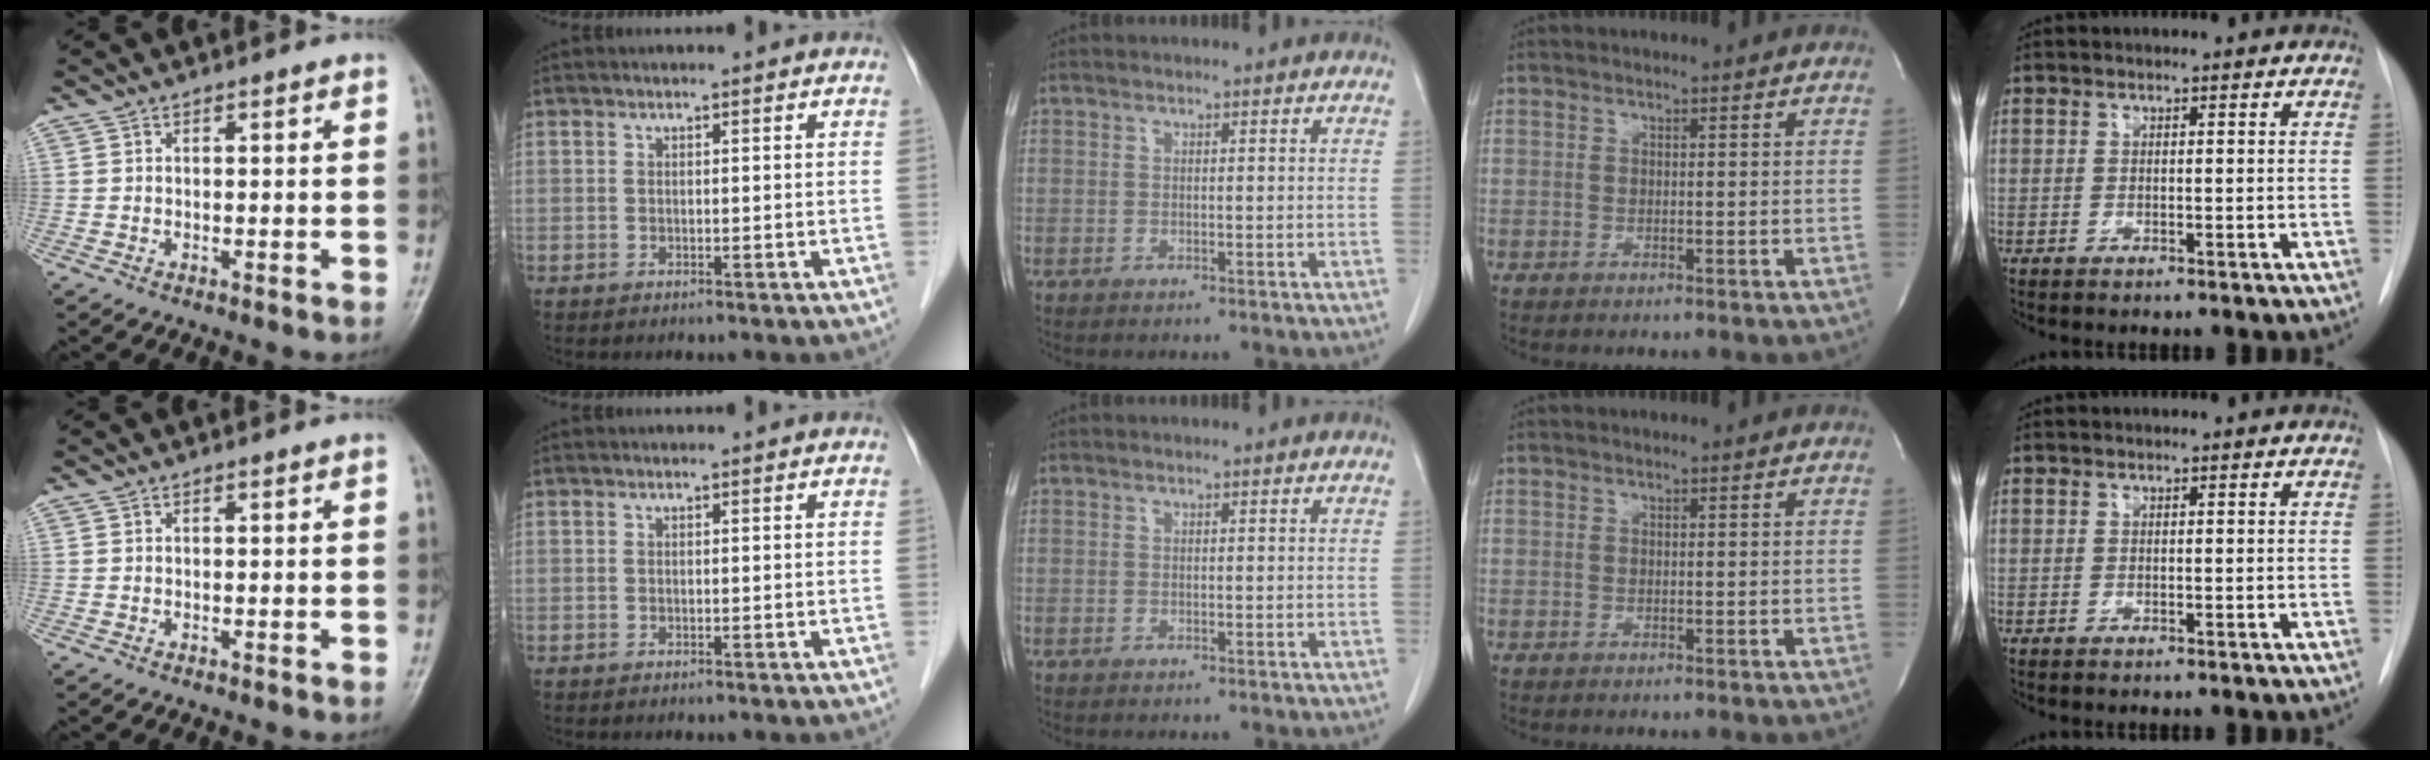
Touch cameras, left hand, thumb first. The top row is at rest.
{}